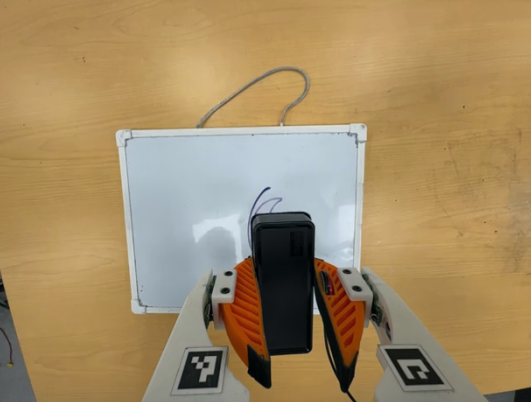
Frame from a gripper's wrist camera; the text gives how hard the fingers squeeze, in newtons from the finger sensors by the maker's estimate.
{"total": 7.0, "left": 5.8, "right": 8.2}